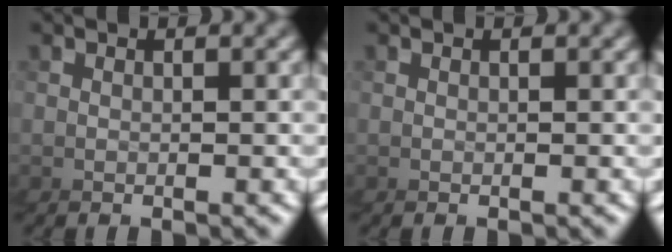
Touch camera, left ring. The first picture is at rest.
{"total": 0.0}